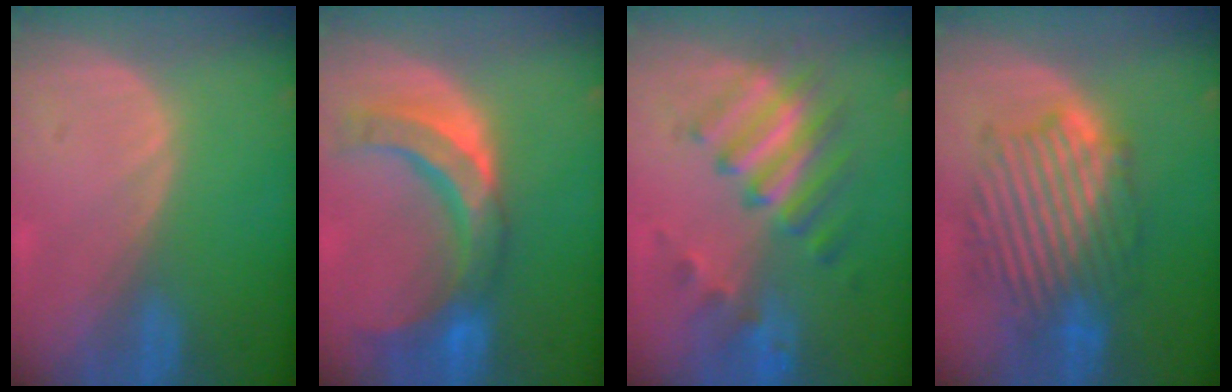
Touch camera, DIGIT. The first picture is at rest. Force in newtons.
{"total": 10.1, "press": 9.4, "slide": 3.9}
{"total": 7.7, "press": 7.7, "slide": 0.9}
{"total": 9.8, "press": 9.8, "slide": 0.3}